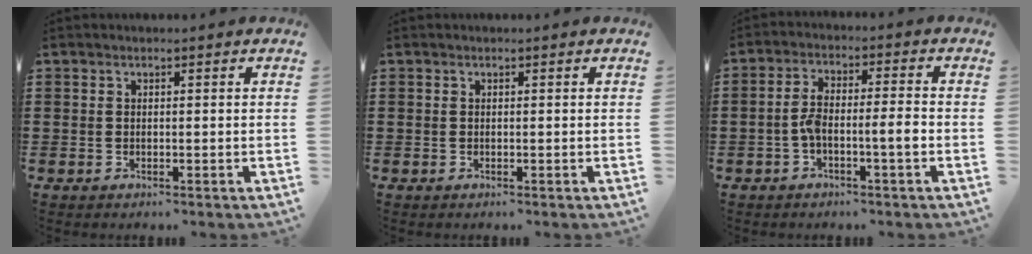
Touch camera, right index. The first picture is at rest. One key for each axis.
{"total": 0.0}
{"total": 5.4, "fx": -1.9, "fy": 0.8, "fz": 5.0, "tx": -0.101, "ty": 0.000, "tz": -0.040}